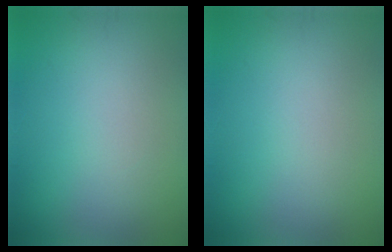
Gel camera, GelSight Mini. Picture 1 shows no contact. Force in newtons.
{"total": 0.0}